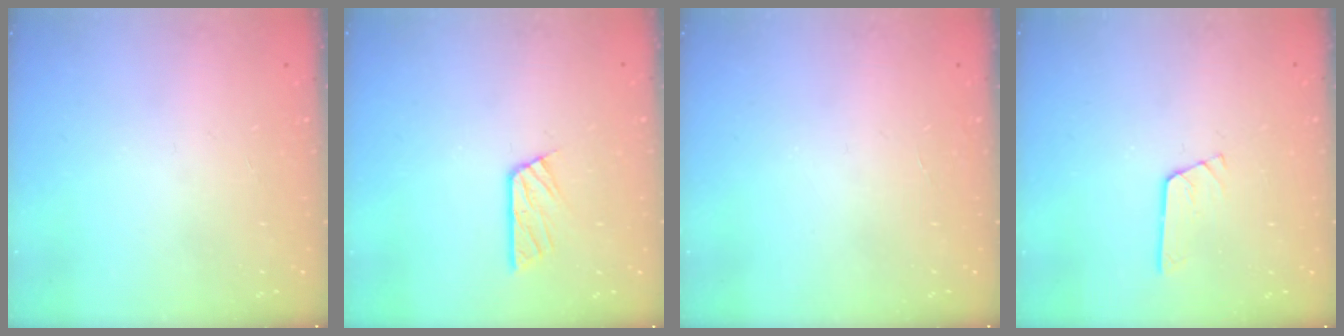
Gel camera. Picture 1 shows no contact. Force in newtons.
{"total": 6.8, "press": 6.8, "slide": 0.5}
{"total": 0.0}
{"total": 4.1, "press": 4.1, "slide": 0.3}